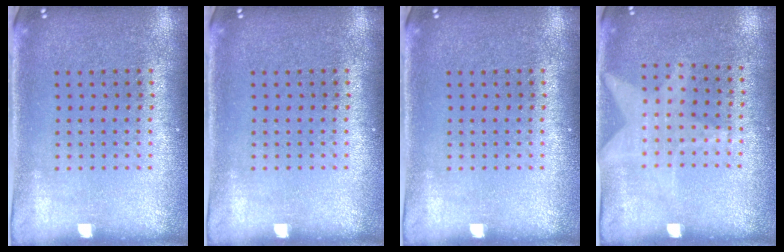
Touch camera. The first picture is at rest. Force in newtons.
{"total": 0.0}
{"total": 0.0}
{"total": 1.1, "press": 1.0, "slide": 0.5}